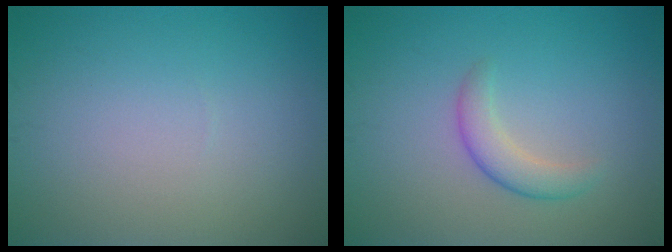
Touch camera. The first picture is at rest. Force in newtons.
{"total": 2.3, "press": 2.3, "slide": 0.1}